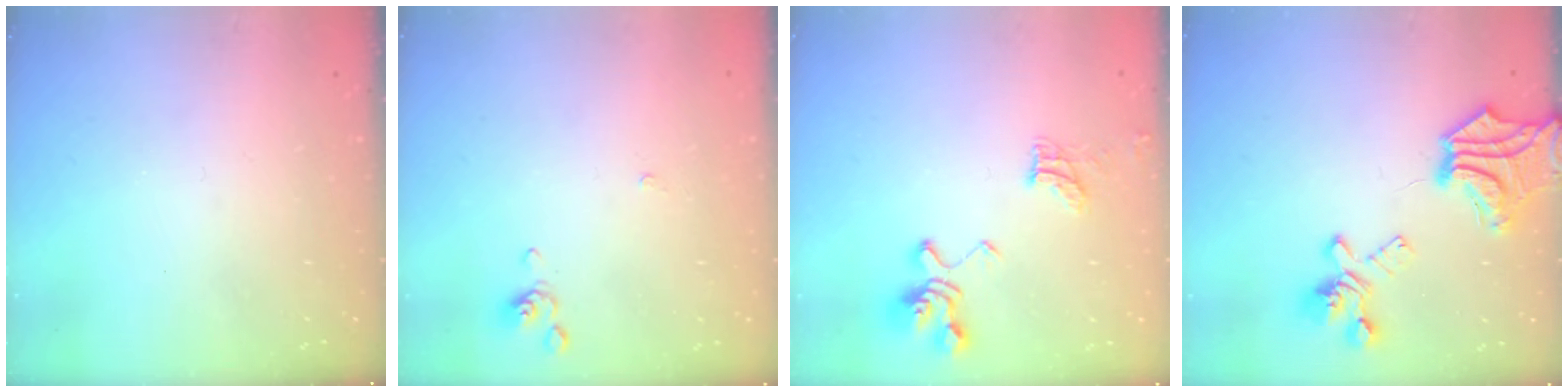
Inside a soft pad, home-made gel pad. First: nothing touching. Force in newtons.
{"total": 0.0}
{"total": 6.2, "press": 6.1, "slide": 0.8}
{"total": 11.1, "press": 10.7, "slide": 2.8}